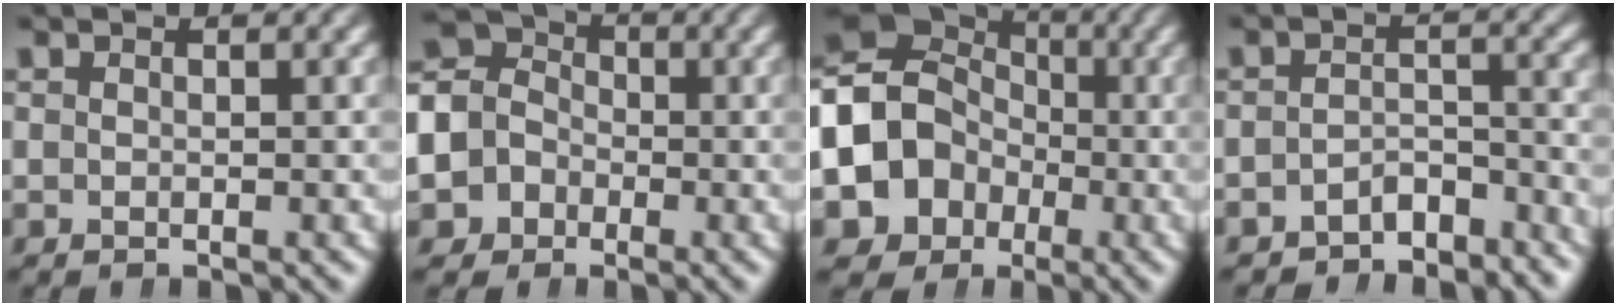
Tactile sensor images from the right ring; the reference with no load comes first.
{"total": 11.3, "force": [-0.3, 10.4, 4.3], "torque": [-0.116, -0.020, -0.018]}
{"total": 14.3, "force": [-1.2, 12.7, 6.5], "torque": [-0.178, -0.043, -0.019]}
{"total": 4.4, "force": [-3.8, 1.8, 1.2], "torque": [-0.007, -0.014, -0.067]}